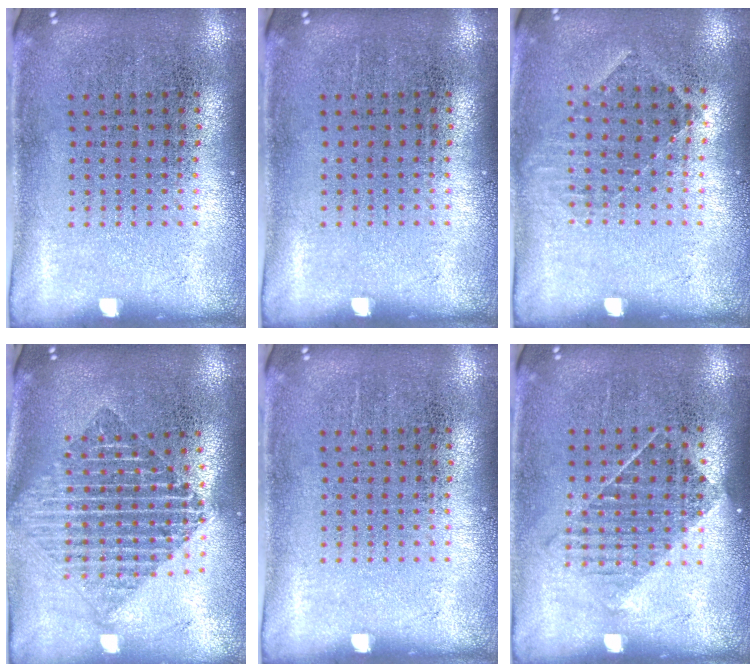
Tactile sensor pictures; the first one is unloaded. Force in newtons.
{"total": 0.0}
{"total": 0.9, "press": 0.8, "slide": 0.3}
{"total": 2.0, "press": 1.7, "slide": 1.1}
{"total": 0.0}
{"total": 1.1, "press": 0.9, "slide": 0.6}